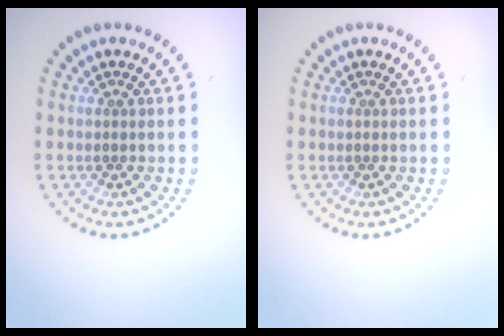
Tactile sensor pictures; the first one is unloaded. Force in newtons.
{"total": 0.0}